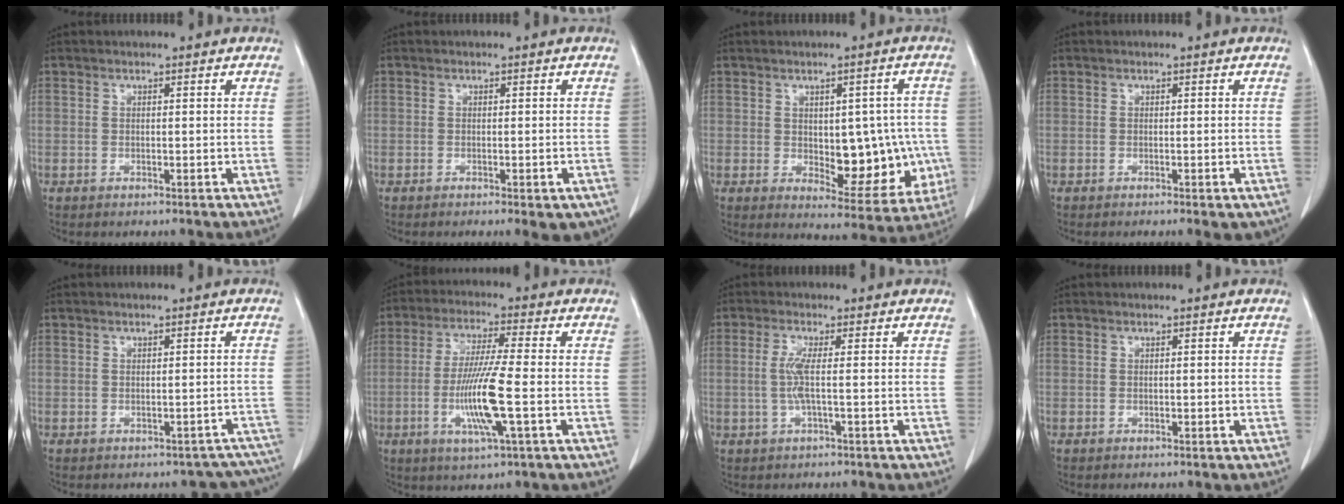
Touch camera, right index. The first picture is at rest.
{"total": 3.4, "force": [-2.0, 0.8, 2.6], "torque": [-0.022, -0.005, -0.022]}
{"total": 11.9, "force": [-1.1, 5.9, 10.2], "torque": [-0.112, 0.009, 0.006]}
{"total": 1.9, "force": [-1.1, 0.4, 1.6], "torque": [-0.015, -0.005, -0.011]}
{"total": 5.6, "force": [-4.3, 3.5, 0.4], "torque": [0.021, 0.028, -0.039]}
{"total": 10.5, "force": [-2.5, -0.1, 10.2], "torque": [-0.204, -0.014, -0.051]}
{"total": 3.3, "force": [-0.1, 0.0, 3.3], "torque": [-0.075, -0.002, -0.002]}
{"total": 0.0}